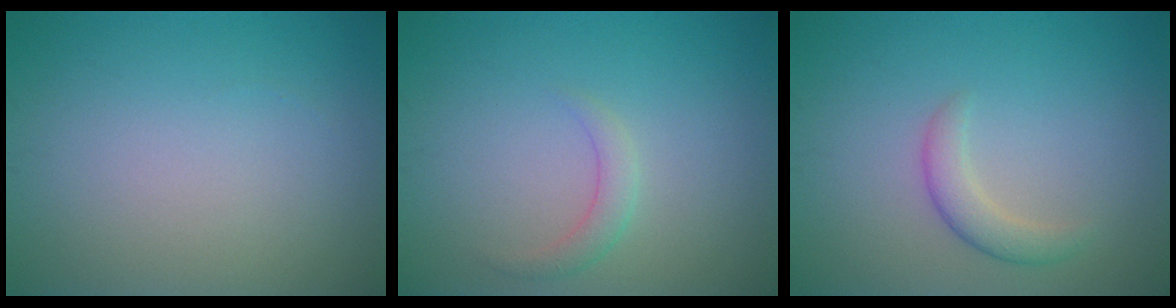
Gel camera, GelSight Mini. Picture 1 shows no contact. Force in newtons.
{"total": 1.6, "press": 1.6, "slide": 0.1}
{"total": 2.2, "press": 2.2, "slide": 0.1}